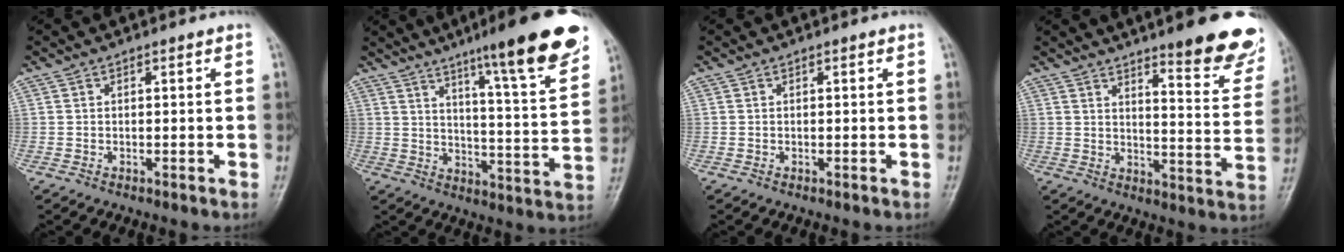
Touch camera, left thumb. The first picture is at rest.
{"total": 18.2, "force": [12.0, 1.8, 13.6], "torque": [-0.171, -0.063, 0.172]}
{"total": 0.0}
{"total": 16.6, "force": [11.9, 3.4, 11.0], "torque": [-0.098, -0.079, 0.151]}